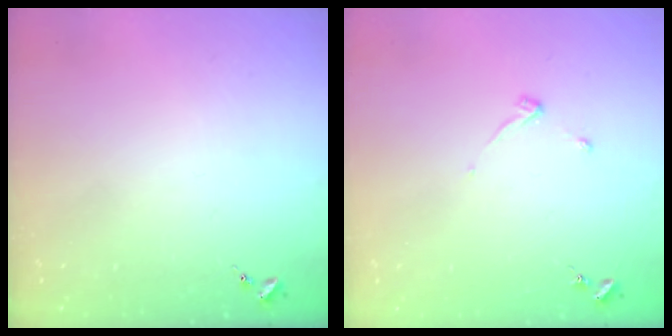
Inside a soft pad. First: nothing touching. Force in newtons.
{"total": 3.3, "press": 3.3, "slide": 0.4}